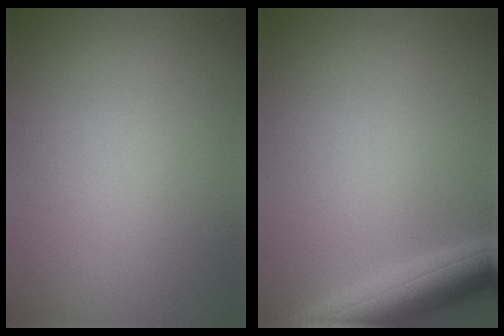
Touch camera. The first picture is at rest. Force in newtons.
{"total": 5.1, "press": 5.1, "slide": 0.3}